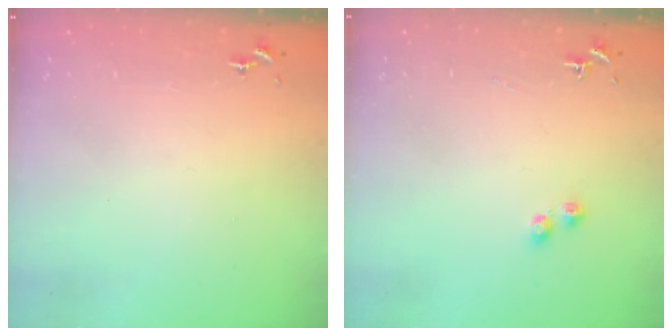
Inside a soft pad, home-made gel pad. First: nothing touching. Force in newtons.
{"total": 3.2, "press": 3.1, "slide": 0.6}